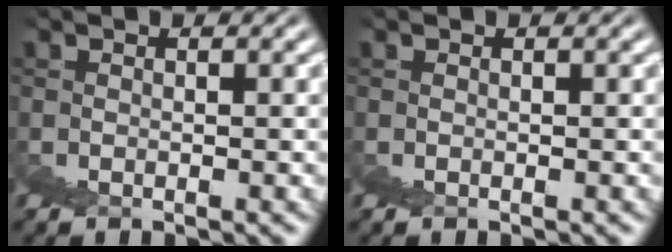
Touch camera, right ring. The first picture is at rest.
{"total": 0.0}